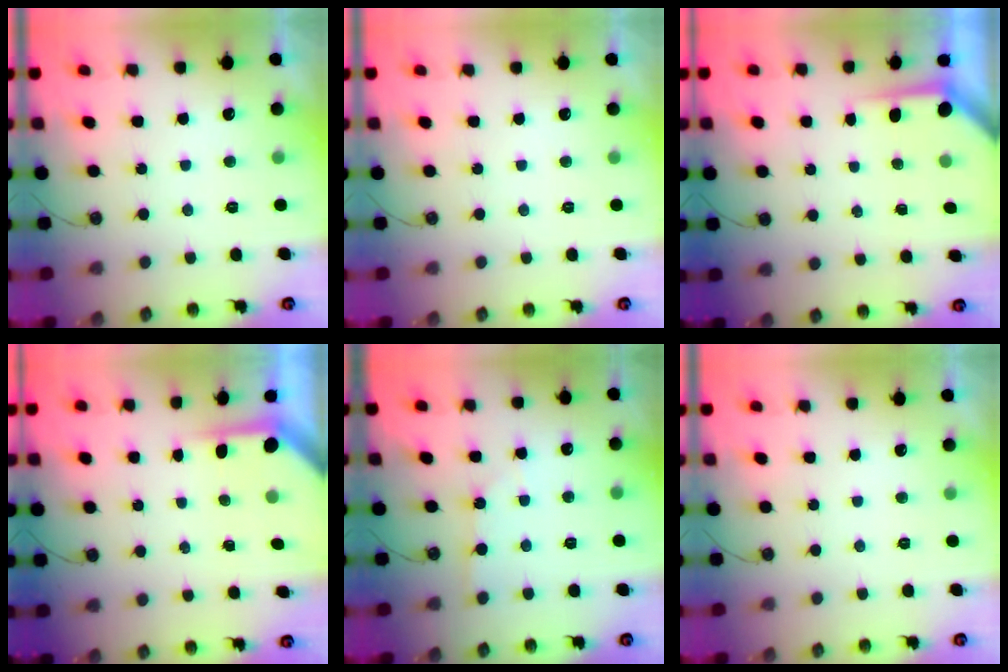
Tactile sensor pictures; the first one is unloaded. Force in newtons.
{"total": 0.0}
{"total": 3.6, "press": 3.6, "slide": 0.3}
{"total": 3.5, "press": 3.5, "slide": 0.3}
{"total": 1.8, "press": 1.7, "slide": 0.3}
{"total": 0.0}